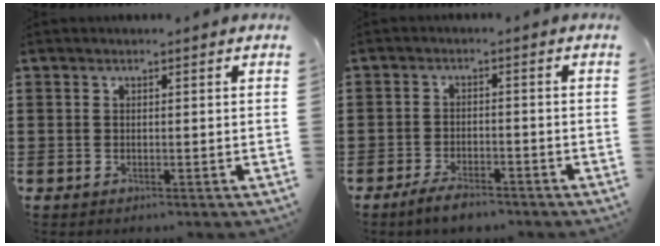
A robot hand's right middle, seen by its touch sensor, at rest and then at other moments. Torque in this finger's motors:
{"motor_torque": [1.40, -0.74, 0.06, 0.07]}